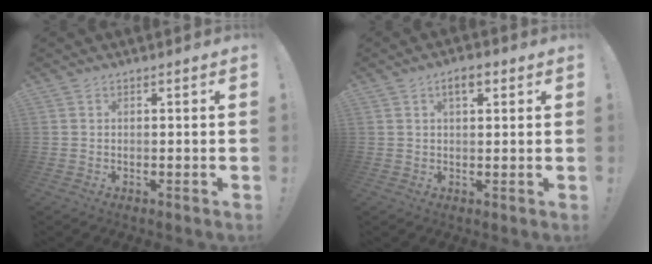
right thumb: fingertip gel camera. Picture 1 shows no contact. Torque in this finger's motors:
{"motor_torque": [0.15, 1.27, 0.46, -0.07, -0.01]}